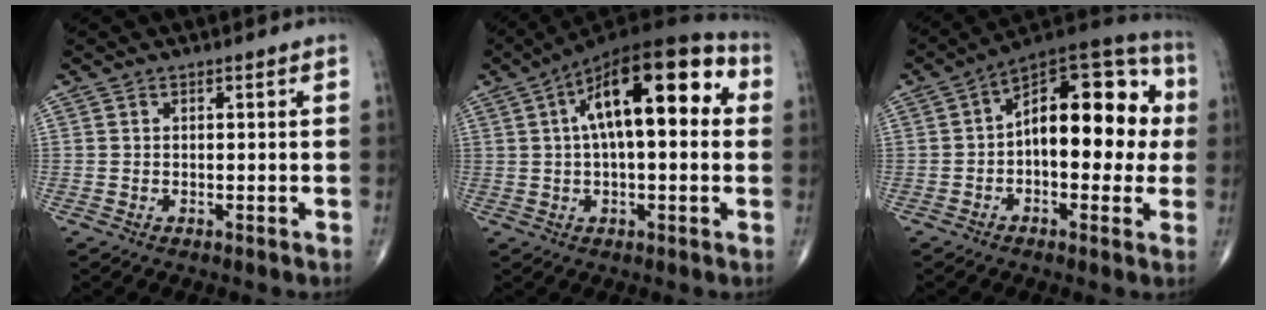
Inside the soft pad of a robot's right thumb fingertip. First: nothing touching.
{"total": 20.3, "force": [4.6, 8.2, 17.9], "torque": [-0.267, 0.036, 0.059]}
{"total": 19.3, "force": [0.9, 10.1, 16.4], "torque": [-0.201, 0.041, 0.003]}